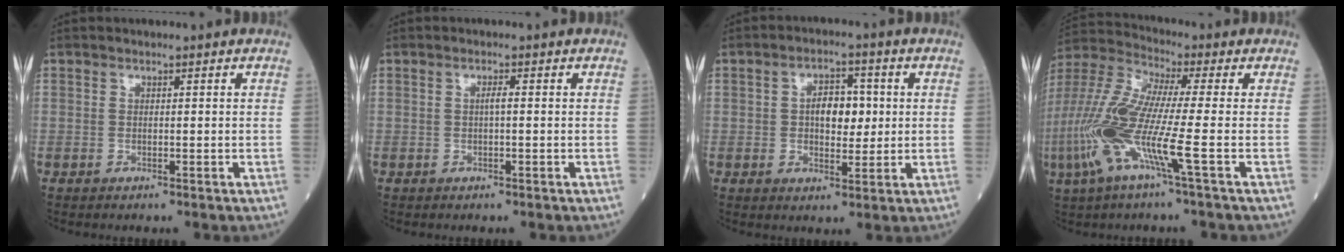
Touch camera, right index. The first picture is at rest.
{"total": 1.0, "force": [0.0, 0.0, 1.0], "torque": [-0.019, 0.002, -0.001]}
{"total": 5.8, "force": [0.6, 3.1, 4.9], "torque": [-0.077, 0.011, 0.010]}
{"total": 14.1, "force": [-4.1, 0.3, 13.5], "torque": [-0.307, -0.010, -0.094]}